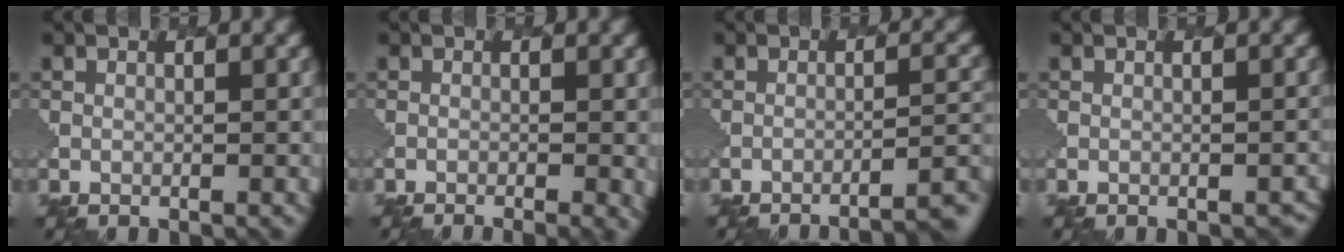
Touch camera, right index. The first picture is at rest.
{"total": 3.6, "force": [-1.3, 1.5, 3.0], "torque": [-0.020, 0.005, -0.009]}
{"total": 6.1, "force": [-5.4, 1.1, 2.5], "torque": [-0.019, 0.021, -0.065]}
{"total": 1.6, "force": [-1.2, 0.8, 0.7], "torque": [0.006, 0.008, -0.008]}